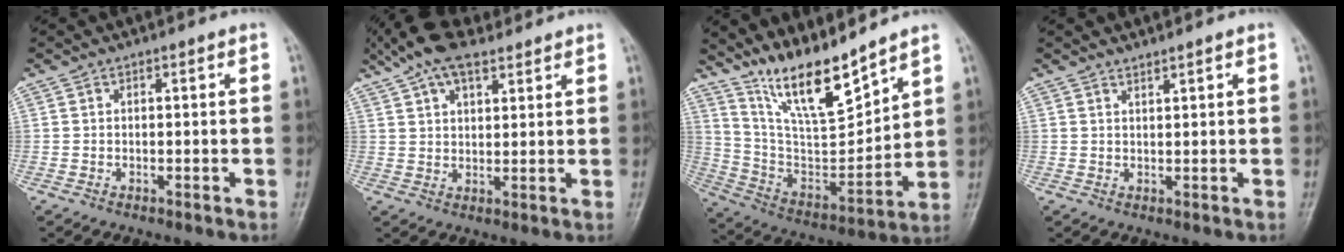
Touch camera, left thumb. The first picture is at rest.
{"total": 10.6, "force": [7.5, 4.8, 5.8], "torque": [-0.087, 0.002, 0.132]}
{"total": 15.2, "force": [12.5, 2.9, 8.2], "torque": [-0.120, -0.077, 0.245]}
{"total": 1.0, "force": [1.0, -0.1, 0.1], "torque": [0.003, -0.010, 0.018]}